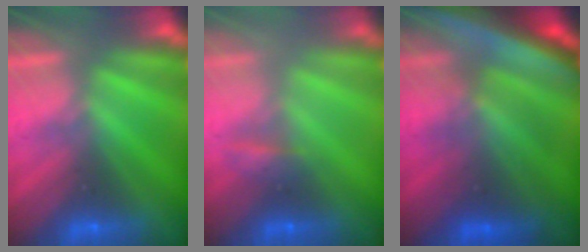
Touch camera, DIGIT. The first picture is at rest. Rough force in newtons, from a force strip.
{"total": 2.2}
{"total": 7.3}